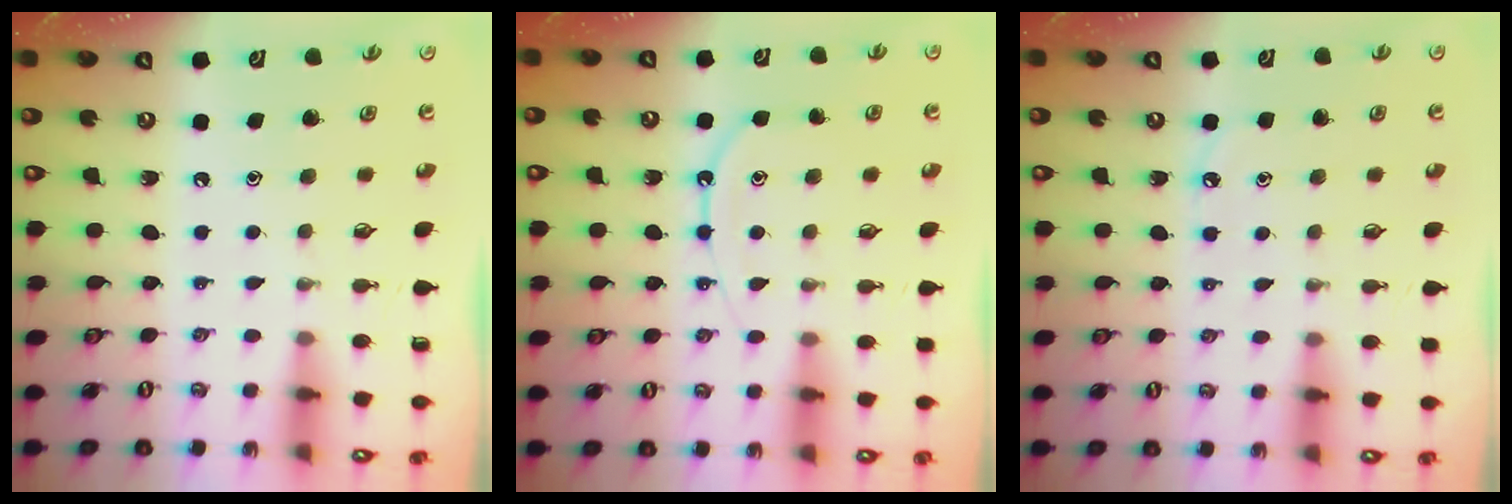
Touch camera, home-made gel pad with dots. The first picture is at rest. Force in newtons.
{"total": 9.6, "press": 9.5, "slide": 0.9}
{"total": 4.0, "press": 3.9, "slide": 0.6}